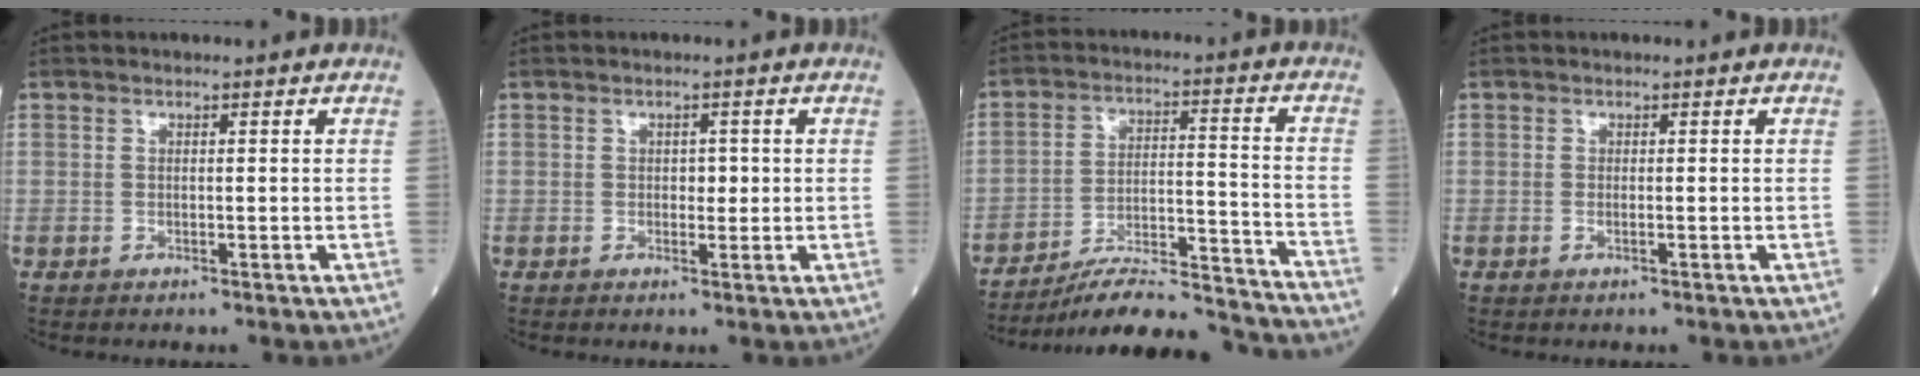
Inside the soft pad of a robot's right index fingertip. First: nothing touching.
{"total": 1.7, "force": [0.1, 1.1, 1.3], "torque": [-0.013, 0.001, 0.002]}
{"total": 19.4, "force": [-18.5, 0.6, 5.9], "torque": [-0.085, 0.009, -0.273]}
{"total": 0.6, "force": [-0.1, 0.2, 0.6], "torque": [-0.011, -0.001, -0.002]}